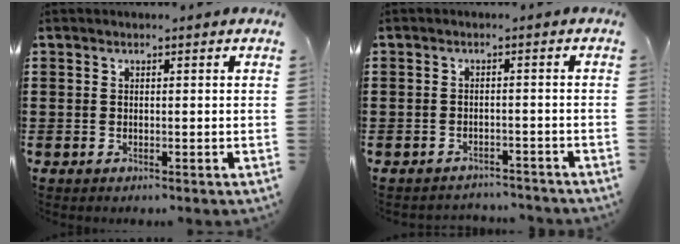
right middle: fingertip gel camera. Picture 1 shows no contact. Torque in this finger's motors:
{"motor_torque": [-0.84, 0.69, -0.50, -0.17]}